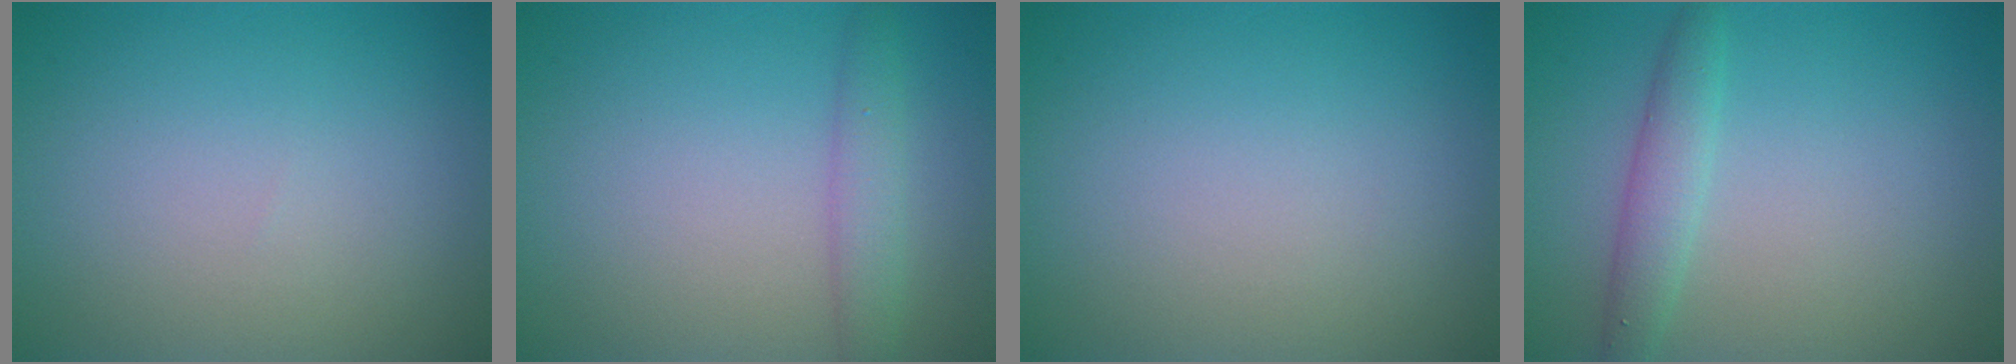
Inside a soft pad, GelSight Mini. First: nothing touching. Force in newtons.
{"total": 2.2, "press": 2.2, "slide": 0.1}
{"total": 0.0}
{"total": 2.4, "press": 2.4, "slide": 0.1}